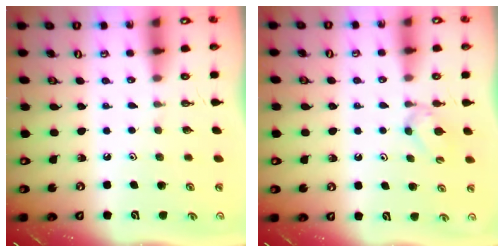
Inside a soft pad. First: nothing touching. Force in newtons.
{"total": 3.8, "press": 3.7, "slide": 0.7}